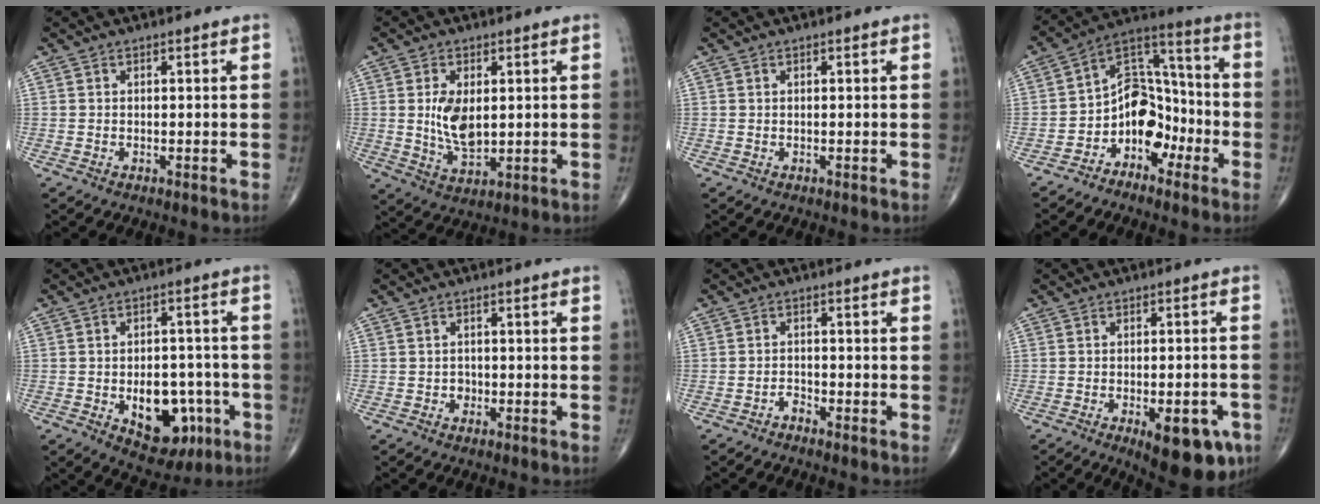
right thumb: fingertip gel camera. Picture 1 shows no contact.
{"total": 8.1, "force": [0.9, 4.5, 6.7], "torque": [-0.119, -0.014, 0.025]}
{"total": 0.0}
{"total": 11.5, "force": [-4.9, 8.2, 6.5], "torque": [-0.062, 0.079, -0.097]}
{"total": 12.8, "force": [-4.3, 7.9, 9.0], "torque": [-0.086, 0.027, -0.044]}
{"total": 1.3, "force": [-0.4, 1.1, 0.4], "torque": [0.001, 0.005, -0.008]}
{"total": 1.3, "force": [-1.2, 0.5, 0.2], "torque": [-0.004, 0.006, -0.024]}
{"total": 12.1, "force": [-5.7, 4.8, 9.6], "torque": [-0.102, 0.012, -0.066]}